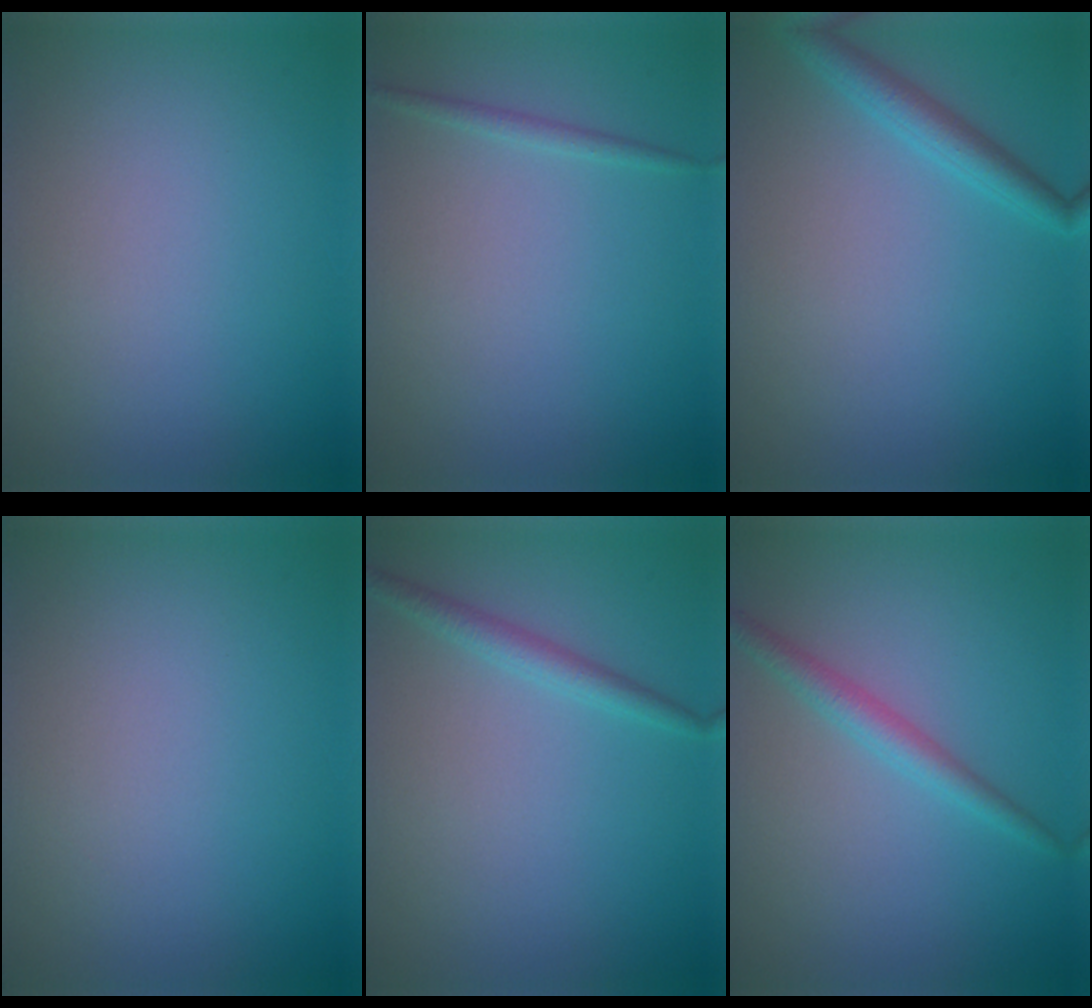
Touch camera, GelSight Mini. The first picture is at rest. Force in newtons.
{"total": 0.9, "press": 0.9, "slide": 0.1}
{"total": 2.5, "press": 2.5, "slide": 0.1}
{"total": 0.0}
{"total": 1.8, "press": 1.8, "slide": 0.0}
{"total": 1.5, "press": 1.5, "slide": 0.1}